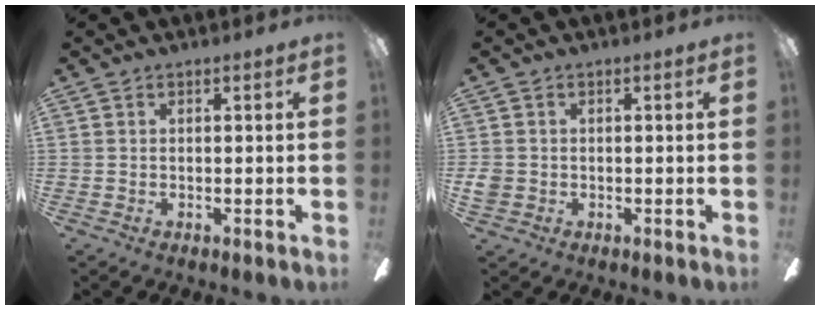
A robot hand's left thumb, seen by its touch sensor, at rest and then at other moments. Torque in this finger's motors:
{"motor_torque": [-0.10, 0.10, 0.15, -0.20, 0.00]}